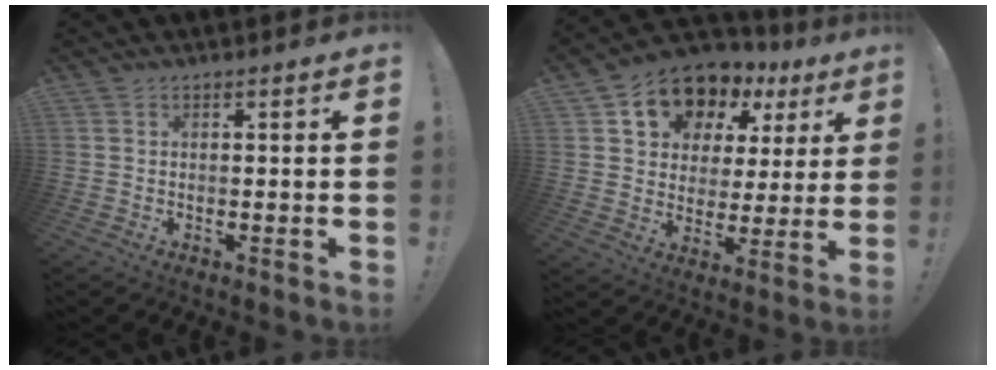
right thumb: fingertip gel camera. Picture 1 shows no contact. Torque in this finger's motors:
{"motor_torque": [0.56, 2.93, 0.56, -0.14, 0.03]}